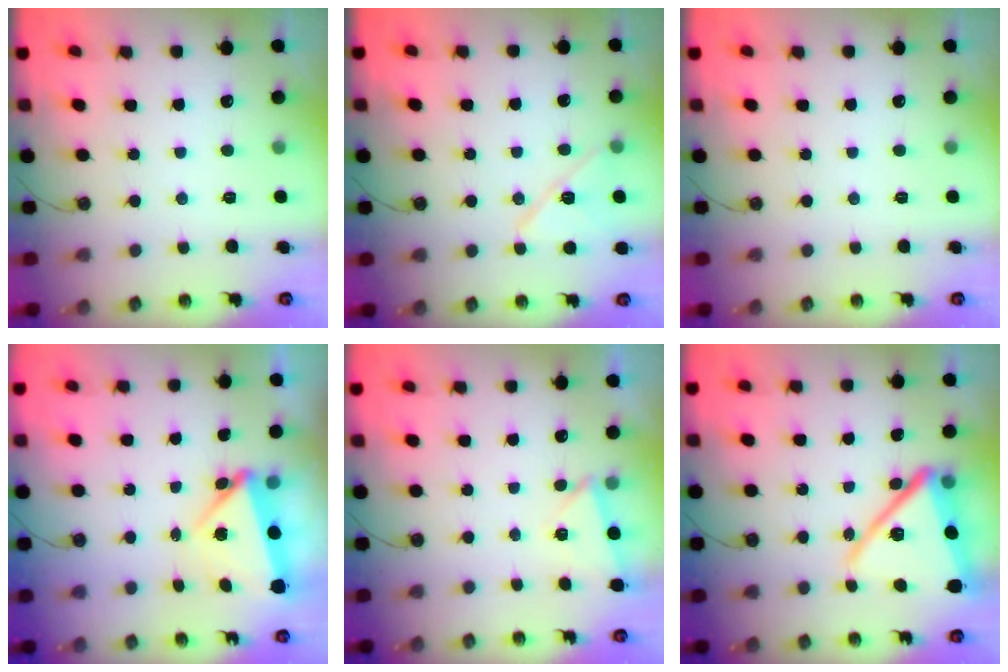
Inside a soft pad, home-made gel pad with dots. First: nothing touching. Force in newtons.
{"total": 11.4, "press": 11.4, "slide": 0.8}
{"total": 0.0}
{"total": 6.5, "press": 6.5, "slide": 0.6}
{"total": 2.7, "press": 2.5, "slide": 1.1}
{"total": 19.7, "press": 19.6, "slide": 1.8}